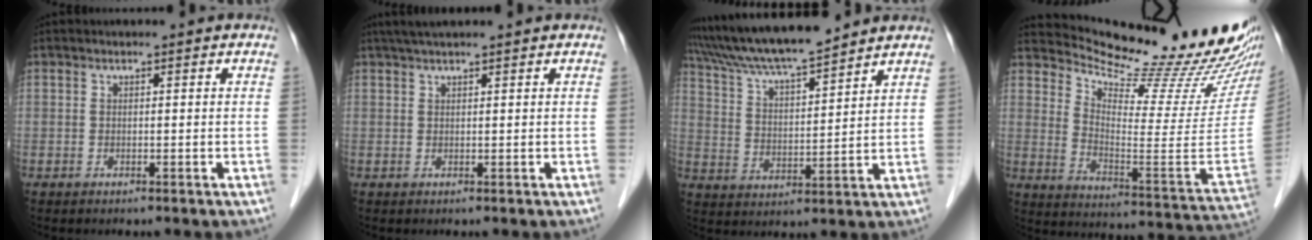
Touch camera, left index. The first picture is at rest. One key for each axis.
{"total": 4.9, "fx": 4.2, "fy": -0.1, "fz": 2.7, "tx": -0.039, "ty": 0.035, "tz": 0.069}
{"total": 13.8, "fx": 12.5, "fy": 0.4, "fz": 5.8, "tx": -0.110, "ty": 0.017, "tz": 0.220}
{"total": 24.4, "fx": 22.7, "fy": 0.7, "fz": 8.9, "tx": -0.145, "ty": -0.118, "tz": 0.304}